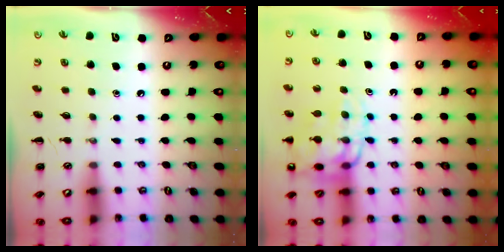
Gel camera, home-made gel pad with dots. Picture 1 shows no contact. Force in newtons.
{"total": 14.4, "press": 14.2, "slide": 2.7}